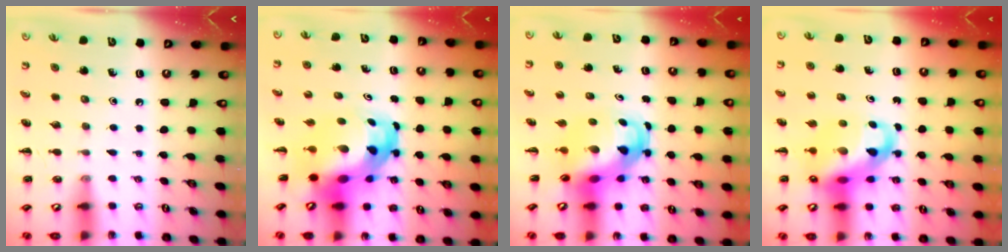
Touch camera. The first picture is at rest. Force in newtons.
{"total": 8.0, "press": 7.6, "slide": 2.4}
{"total": 5.7, "press": 5.4, "slide": 1.9}
{"total": 14.1, "press": 13.6, "slide": 3.8}